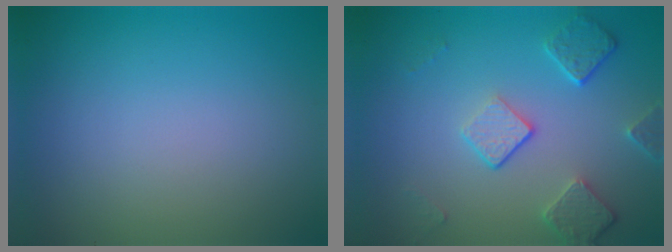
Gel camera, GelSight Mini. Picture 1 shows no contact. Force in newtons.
{"total": 4.1, "press": 3.2, "slide": 2.7}